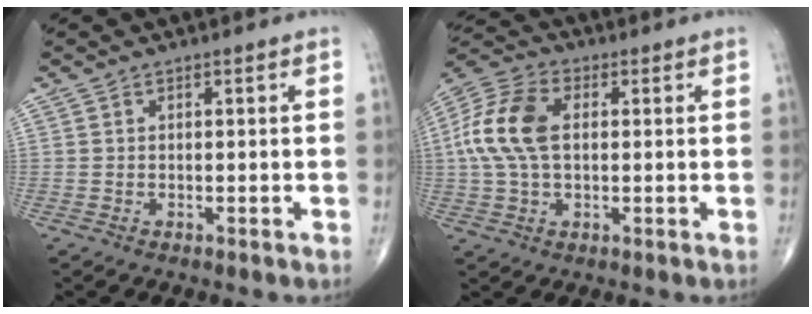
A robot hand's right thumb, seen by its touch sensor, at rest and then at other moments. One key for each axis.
{"total": 12.8, "fx": 1.4, "fy": 7.7, "fz": 10.2, "tx": -0.221, "ty": 0.024, "tz": 0.021}